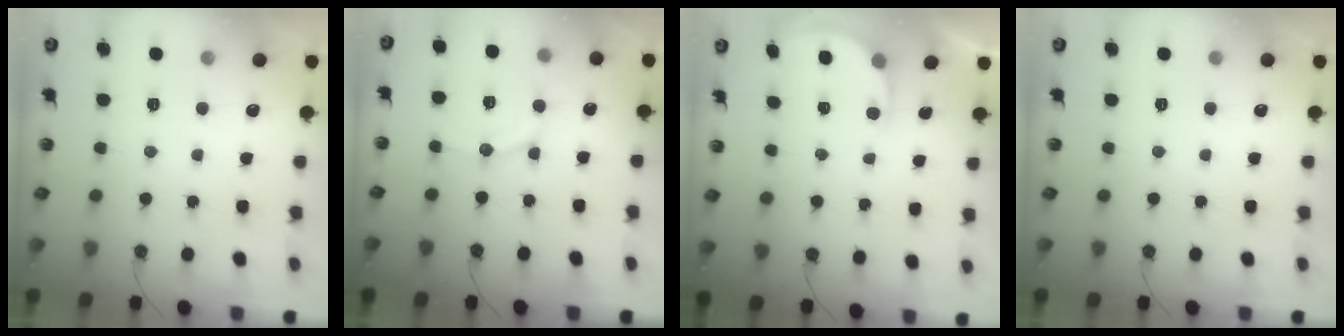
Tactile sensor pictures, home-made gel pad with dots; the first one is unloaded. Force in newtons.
{"total": 8.9, "press": 8.7, "slide": 2.1}
{"total": 2.7, "press": 2.7, "slide": 0.2}
{"total": 0.0}